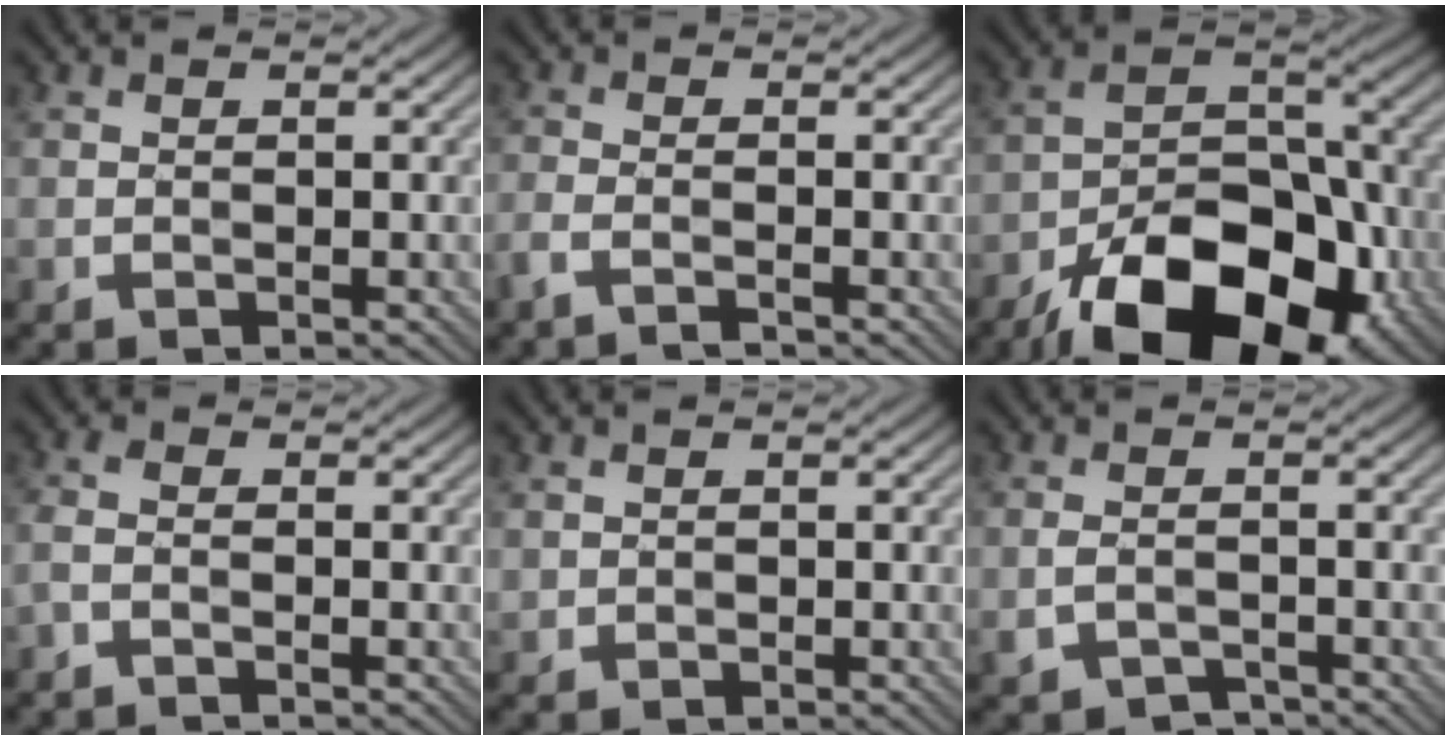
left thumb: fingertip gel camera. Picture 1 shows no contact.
{"total": 2.5, "force": [-2.0, 0.3, 1.5], "torque": [-0.035, -0.004, -0.050]}
{"total": 18.7, "force": [-11.1, 9.4, 11.6], "torque": [-0.170, -0.020, -0.183]}
{"total": 1.9, "force": [-1.1, 0.5, 1.4], "torque": [-0.043, -0.001, -0.033]}
{"total": 0.7, "force": [0.3, 0.6, 0.1], "torque": [-0.005, -0.004, 0.008]}
{"total": 2.9, "force": [-1.8, 1.5, 1.7], "torque": [-0.041, -0.004, -0.034]}